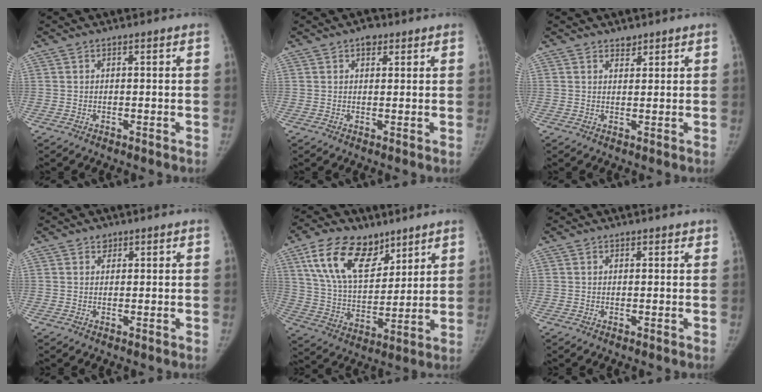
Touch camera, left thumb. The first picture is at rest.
{"total": 2.4, "force": [1.4, 1.6, 1.2], "torque": [-0.002, -0.003, 0.017]}
{"total": 1.6, "force": [1.3, 0.9, 0.2], "torque": [0.011, -0.009, 0.019]}
{"total": 1.3, "force": [0.8, 1.0, 0.2], "torque": [0.008, -0.005, 0.010]}
{"total": 17.8, "force": [10.0, 10.1, 10.7], "torque": [-0.154, -0.038, 0.189]}
{"total": 0.9, "force": [0.6, 0.6, 0.1], "torque": [0.007, -0.004, 0.005]}